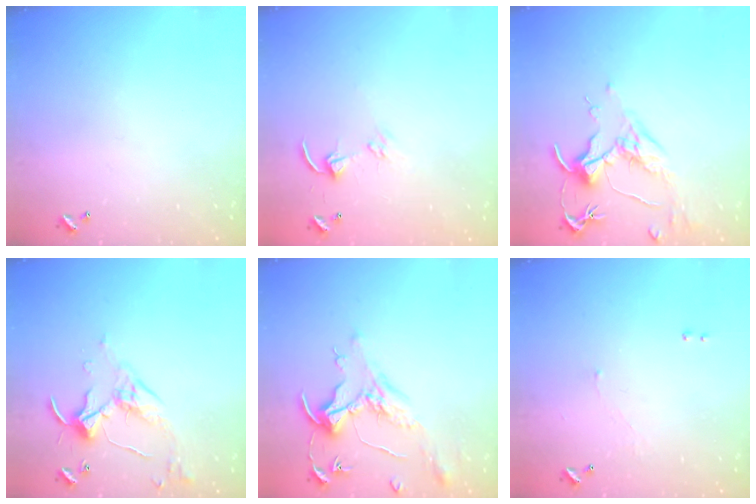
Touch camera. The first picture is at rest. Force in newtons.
{"total": 4.4, "press": 4.4, "slide": 0.5}
{"total": 1.7, "press": 1.4, "slide": 0.9}
{"total": 5.0, "press": 5.0, "slide": 0.5}
{"total": 1.6, "press": 1.4, "slide": 0.7}
{"total": 1.3, "press": 1.2, "slide": 0.5}